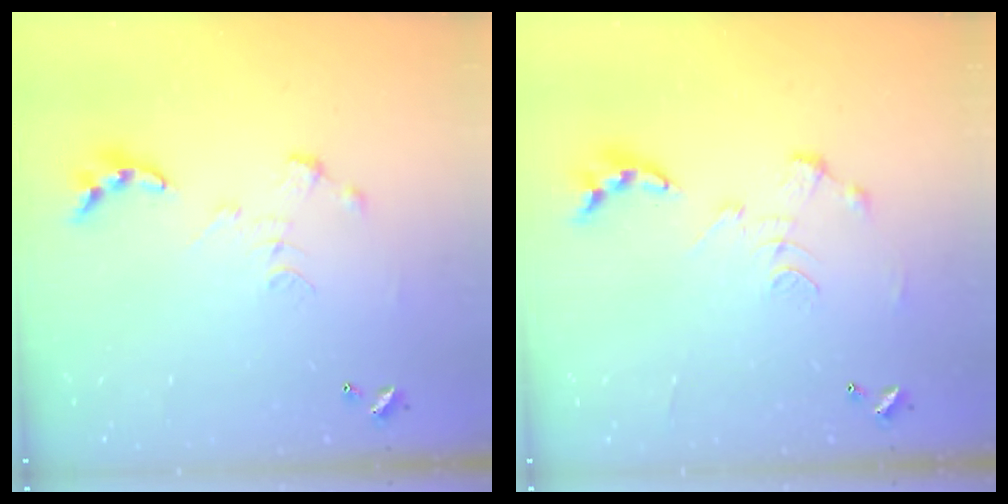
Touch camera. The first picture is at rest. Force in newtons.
{"total": 0.0}